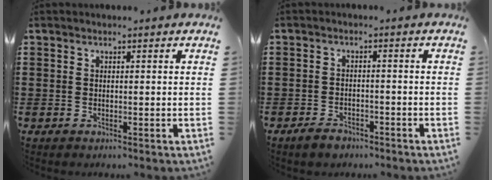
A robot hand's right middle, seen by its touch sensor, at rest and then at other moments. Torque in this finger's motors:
{"motor_torque": [2.13, 0.00, 0.13, 0.06]}